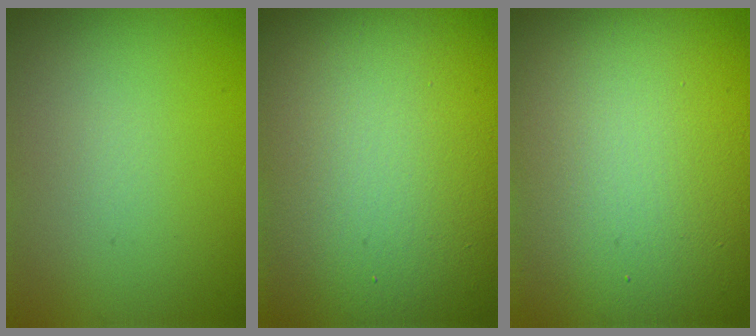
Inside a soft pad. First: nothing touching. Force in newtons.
{"total": 22.3, "press": 22.3, "slide": 0.7}
{"total": 21.1, "press": 21.1, "slide": 1.1}